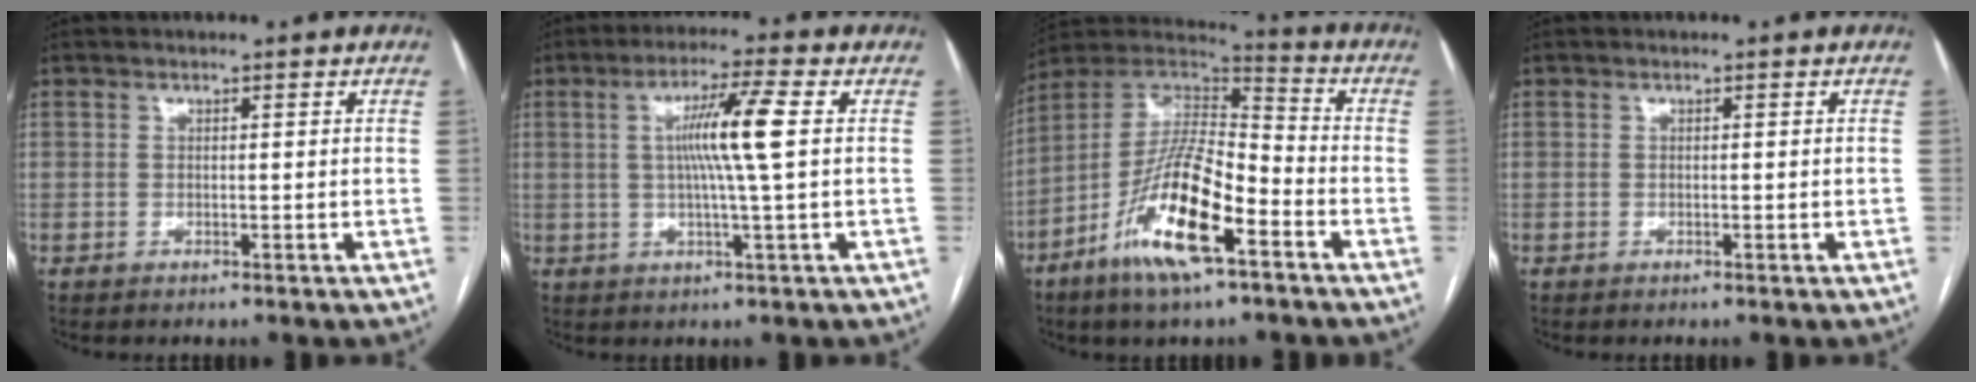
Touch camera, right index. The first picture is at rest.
{"total": 8.1, "force": [1.1, -1.0, 7.9], "torque": [-0.144, 0.002, 0.020]}
{"total": 16.8, "force": [-7.9, 3.6, 14.4], "torque": [-0.280, -0.007, -0.142]}
{"total": 0.7, "force": [-0.1, 0.1, 0.7], "torque": [-0.014, 0.001, 0.001]}